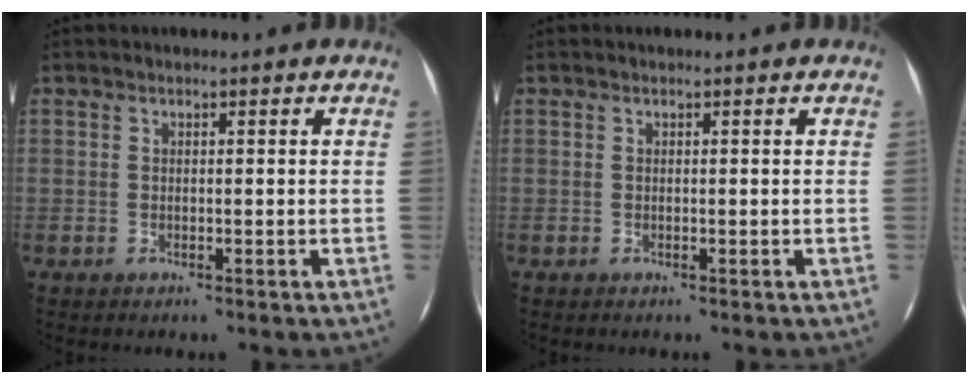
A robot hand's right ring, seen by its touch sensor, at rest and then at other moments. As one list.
[{"total": 0.0}]